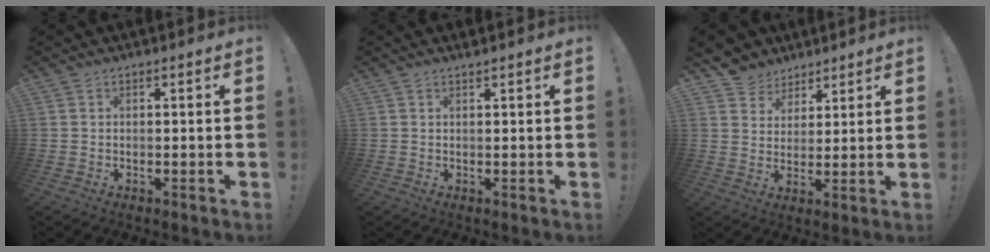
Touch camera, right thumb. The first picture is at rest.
{"total": 1.0, "force": [0.9, -0.3, 0.3], "torque": [-0.002, -0.003, 0.016]}
{"total": 6.4, "force": [3.9, 5.0, 0.1], "torque": [0.000, -0.035, 0.080]}